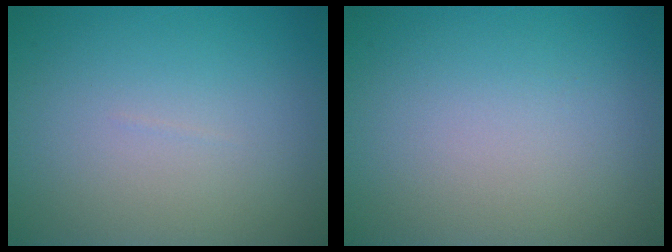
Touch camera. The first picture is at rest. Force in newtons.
{"total": 0.0}